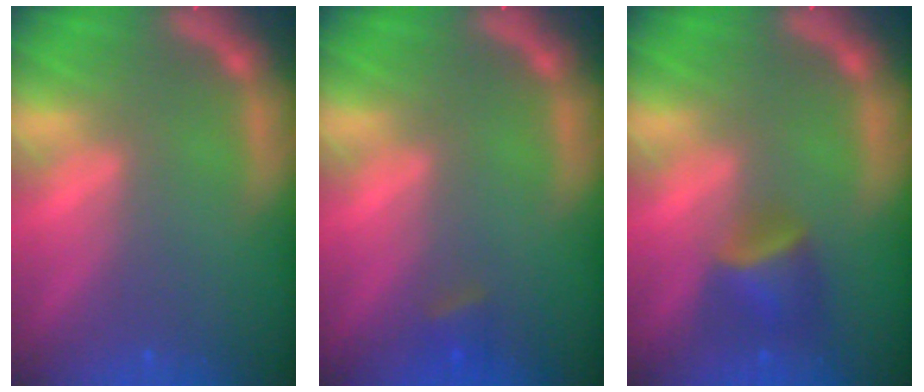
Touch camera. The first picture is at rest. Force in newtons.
{"total": 1.4}
{"total": 3.4}